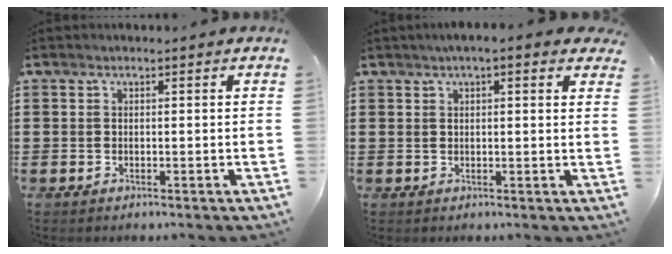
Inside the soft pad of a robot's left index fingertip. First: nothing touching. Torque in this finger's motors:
{"motor_torque": [2.14, 0.00, 0.70, 0.07]}